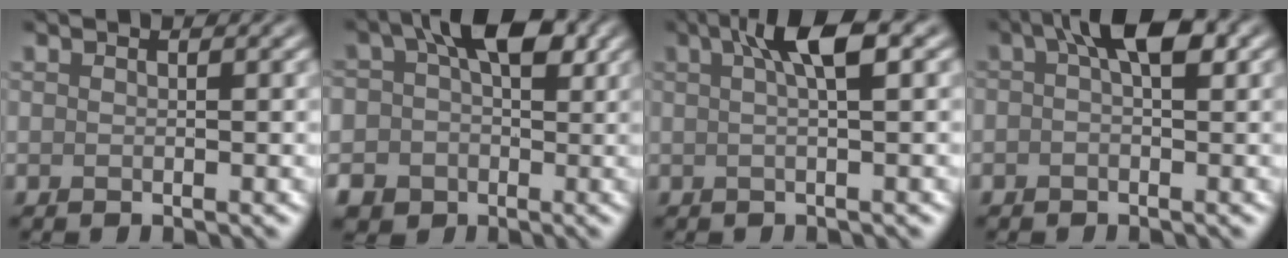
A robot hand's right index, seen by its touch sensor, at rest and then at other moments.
{"total": 8.6, "force": [0.1, 7.0, 5.0], "torque": [-0.058, 0.001, -0.011]}
{"total": 4.4, "force": [1.5, 0.8, 4.0], "torque": [-0.059, 0.013, 0.018]}
{"total": 4.2, "force": [1.1, 1.6, 3.7], "torque": [-0.048, 0.014, 0.005]}